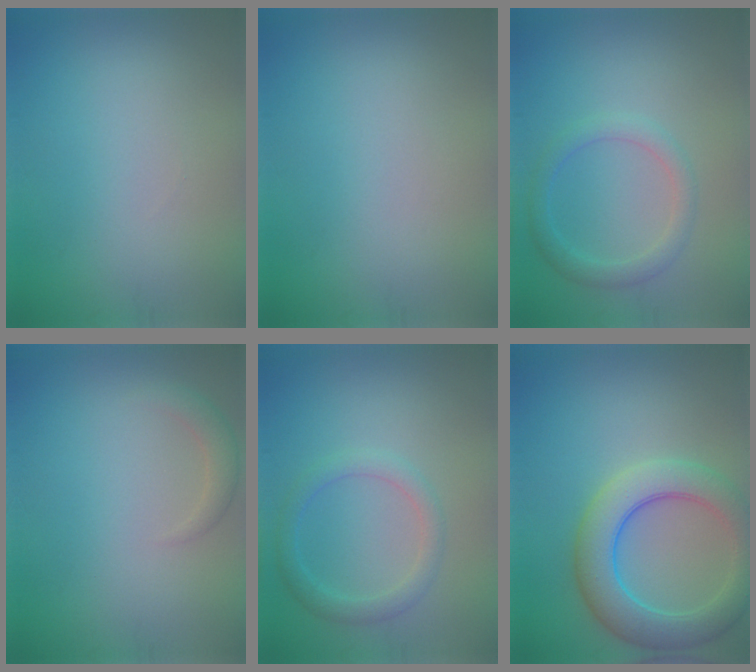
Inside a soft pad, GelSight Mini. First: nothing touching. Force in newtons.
{"total": 0.0}
{"total": 2.2, "press": 2.2, "slide": 0.1}
{"total": 1.5, "press": 1.5, "slide": 0.2}
{"total": 2.2, "press": 2.2, "slide": 0.1}
{"total": 6.3, "press": 6.3, "slide": 0.4}